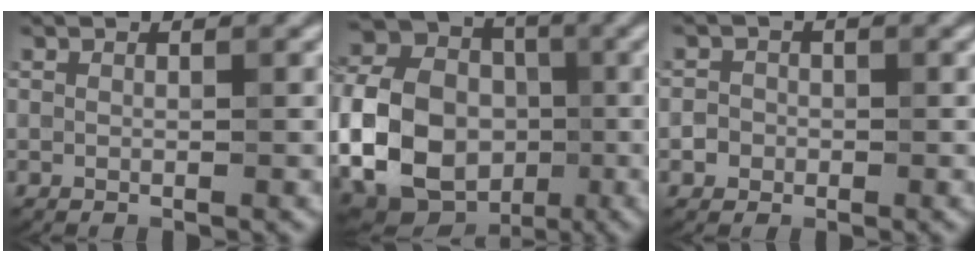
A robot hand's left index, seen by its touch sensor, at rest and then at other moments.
{"total": 18.2, "force": [-2.9, 15.6, 9.0], "torque": [-0.204, 0.006, -0.084]}
{"total": 2.1, "force": [-0.5, 2.0, 0.5], "torque": [0.016, 0.016, -0.025]}